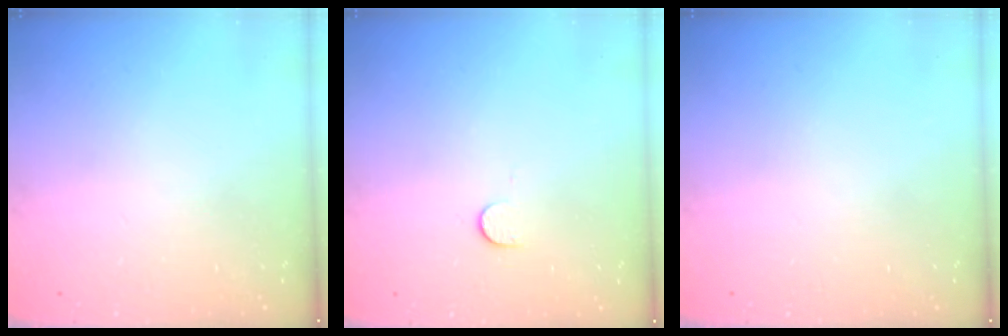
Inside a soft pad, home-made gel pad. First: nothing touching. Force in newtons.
{"total": 6.1, "press": 6.1, "slide": 0.6}
{"total": 0.0}